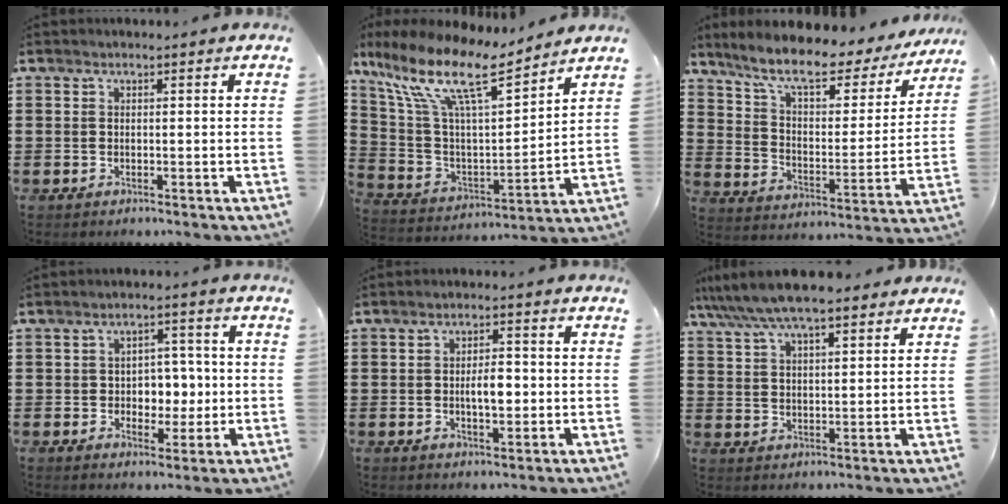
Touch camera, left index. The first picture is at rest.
{"total": 13.9, "force": [9.2, 3.6, 9.8], "torque": [-0.230, -0.051, 0.151]}
{"total": 9.4, "force": [7.4, 1.8, 5.4], "torque": [-0.125, -0.045, 0.122]}
{"total": 5.0, "force": [0.0, 4.1, 2.7], "torque": [-0.051, 0.007, -0.008]}
{"total": 4.3, "force": [-0.3, 1.8, 3.9], "torque": [-0.063, 0.002, -0.010]}
{"total": 8.5, "force": [7.1, 1.8, 4.3], "torque": [-0.104, -0.012, 0.130]}